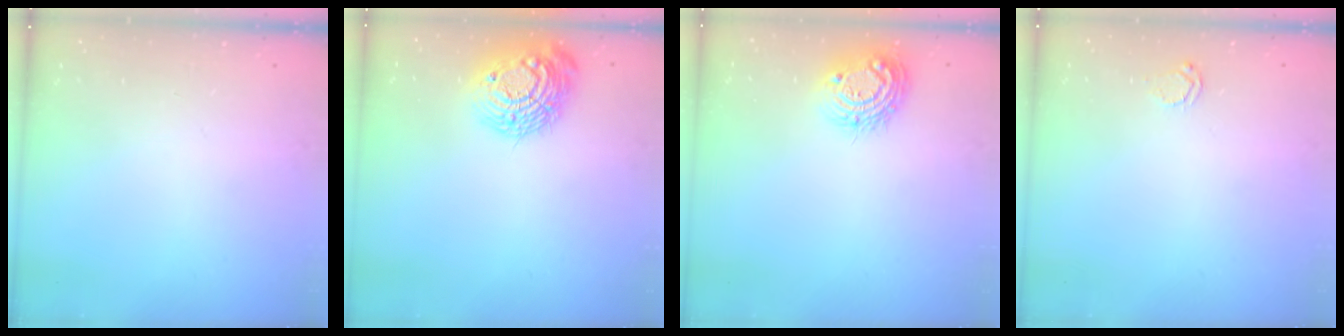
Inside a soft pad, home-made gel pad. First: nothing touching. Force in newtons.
{"total": 15.8, "press": 15.7, "slide": 1.5}
{"total": 11.6, "press": 11.6, "slide": 0.8}
{"total": 3.7, "press": 3.7, "slide": 0.4}